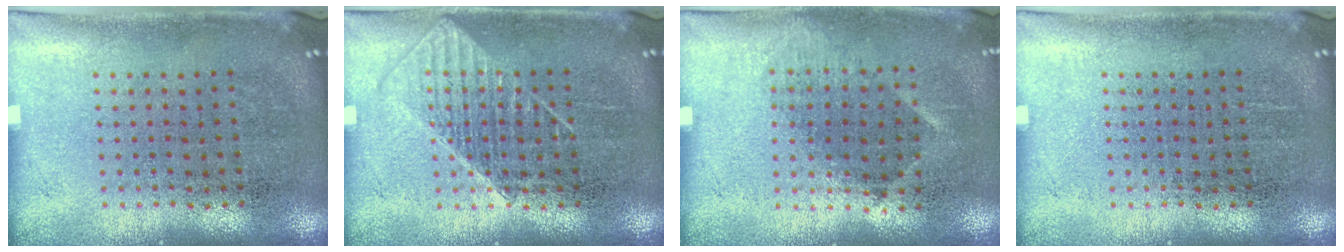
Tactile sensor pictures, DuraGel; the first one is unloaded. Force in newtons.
{"total": 1.7, "press": 1.7, "slide": 0.3}
{"total": 0.9, "press": 0.7, "slide": 0.6}
{"total": 0.0}